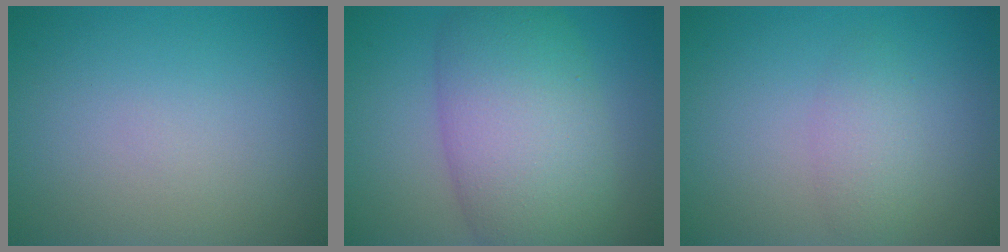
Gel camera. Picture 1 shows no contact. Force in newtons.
{"total": 9.7, "press": 9.7, "slide": 0.5}
{"total": 2.0, "press": 2.0, "slide": 0.0}